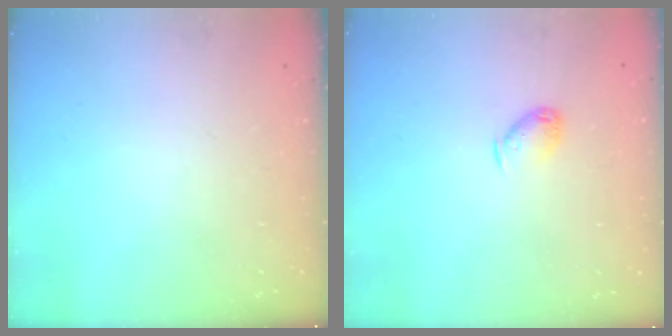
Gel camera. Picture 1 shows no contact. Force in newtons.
{"total": 5.8, "press": 5.7, "slide": 1.0}